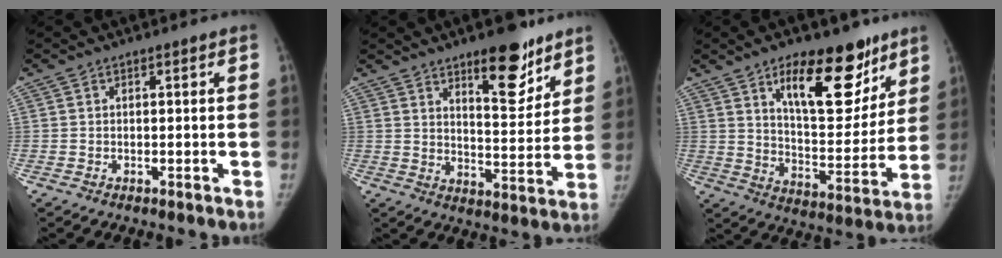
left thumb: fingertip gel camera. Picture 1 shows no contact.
{"total": 12.8, "force": [8.5, 4.7, 8.3], "torque": [-0.082, -0.059, 0.129]}
{"total": 19.6, "force": [11.6, 8.8, 13.2], "torque": [-0.133, -0.068, 0.183]}